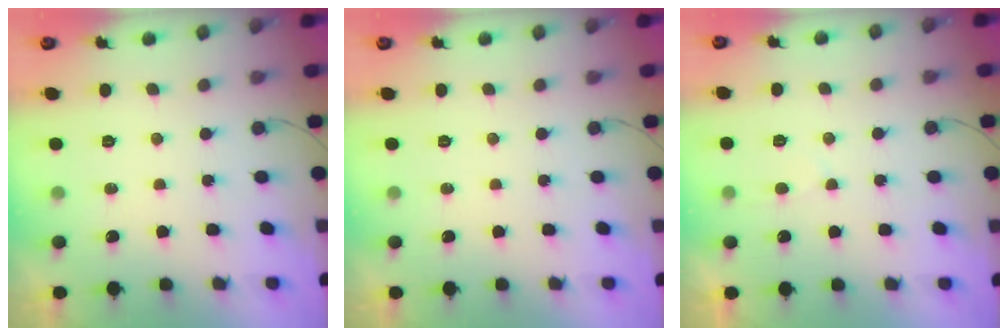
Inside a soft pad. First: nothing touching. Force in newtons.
{"total": 0.0}
{"total": 2.3, "press": 2.3, "slide": 0.3}